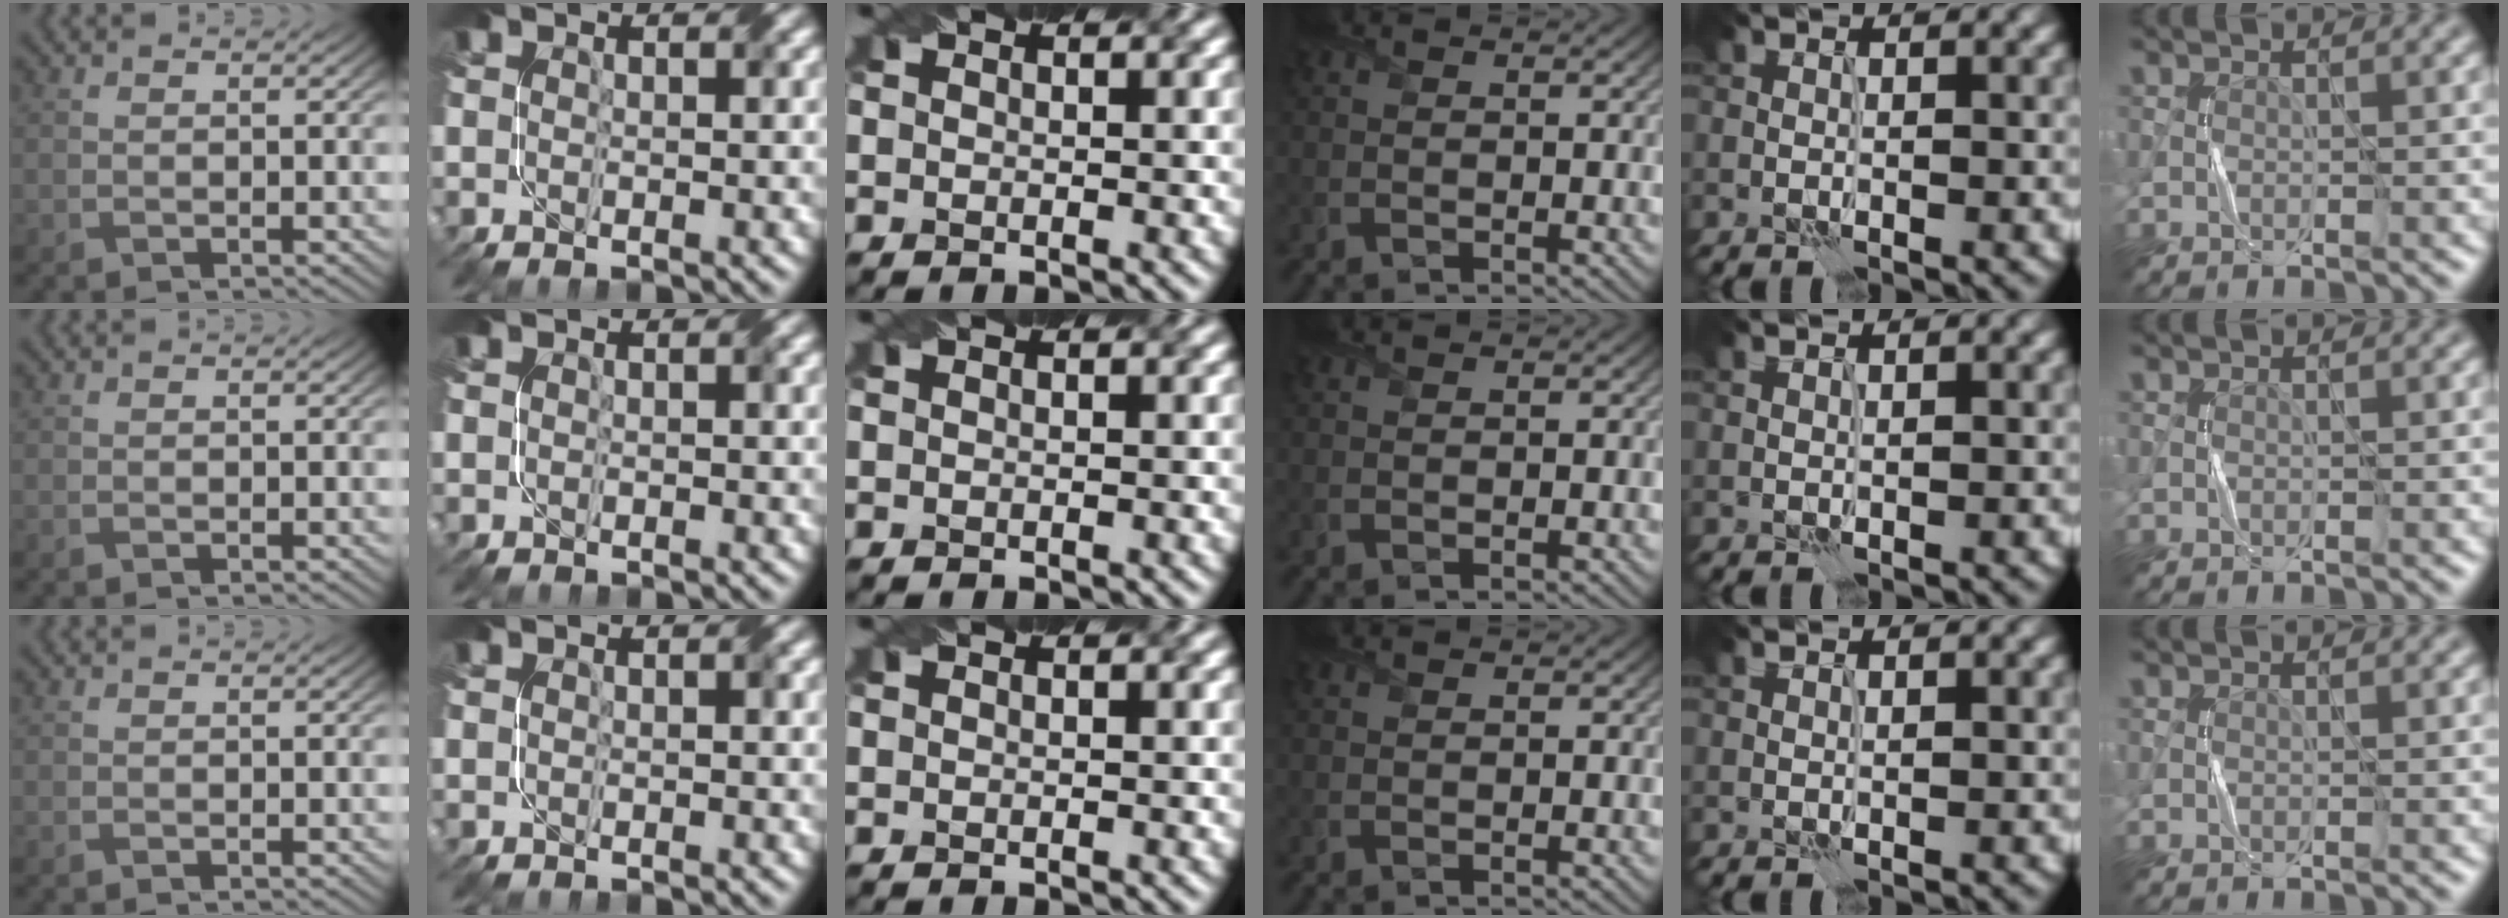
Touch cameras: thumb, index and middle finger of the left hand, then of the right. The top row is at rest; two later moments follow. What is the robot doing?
{"motion": "fold", "object": "napkin"}